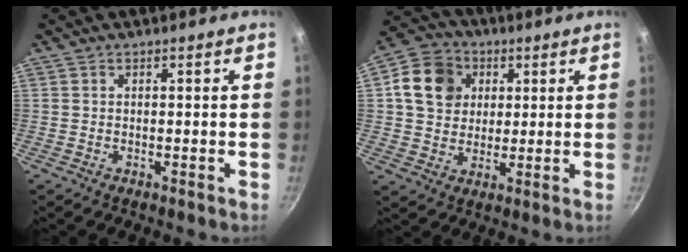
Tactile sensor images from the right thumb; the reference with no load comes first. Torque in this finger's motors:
{"motor_torque": [0.77, 2.50, 0.67, -0.01, 0.10]}